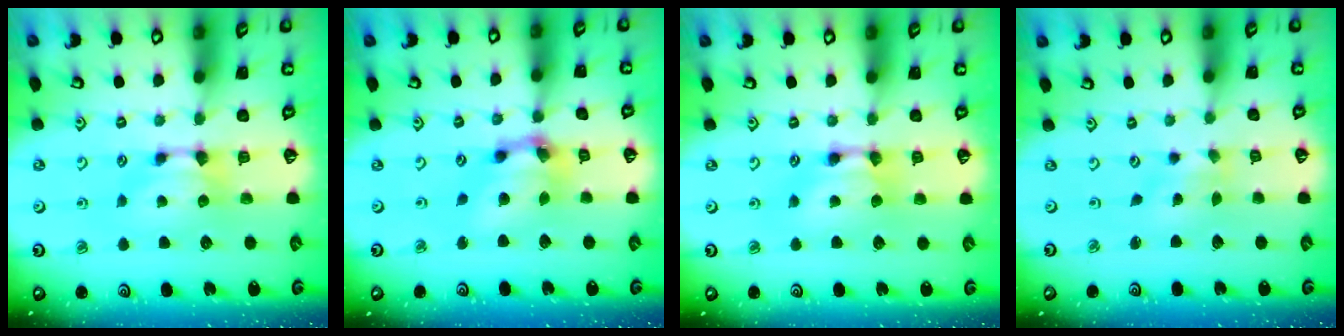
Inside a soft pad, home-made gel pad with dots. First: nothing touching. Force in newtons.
{"total": 6.4, "press": 6.1, "slide": 2.0}
{"total": 1.8, "press": 1.8, "slide": 0.1}
{"total": 2.5, "press": 2.3, "slide": 0.9}